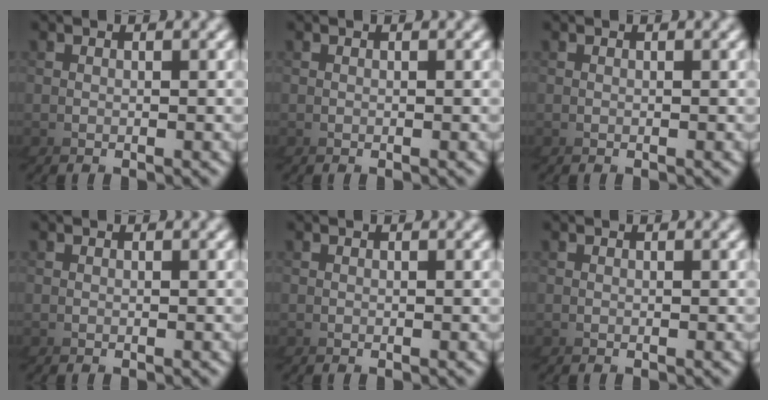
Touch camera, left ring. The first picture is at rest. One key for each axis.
{"total": 0.0}
{"total": 0.0}
{"total": 0.0}
{"total": 0.0}
{"total": 0.0}